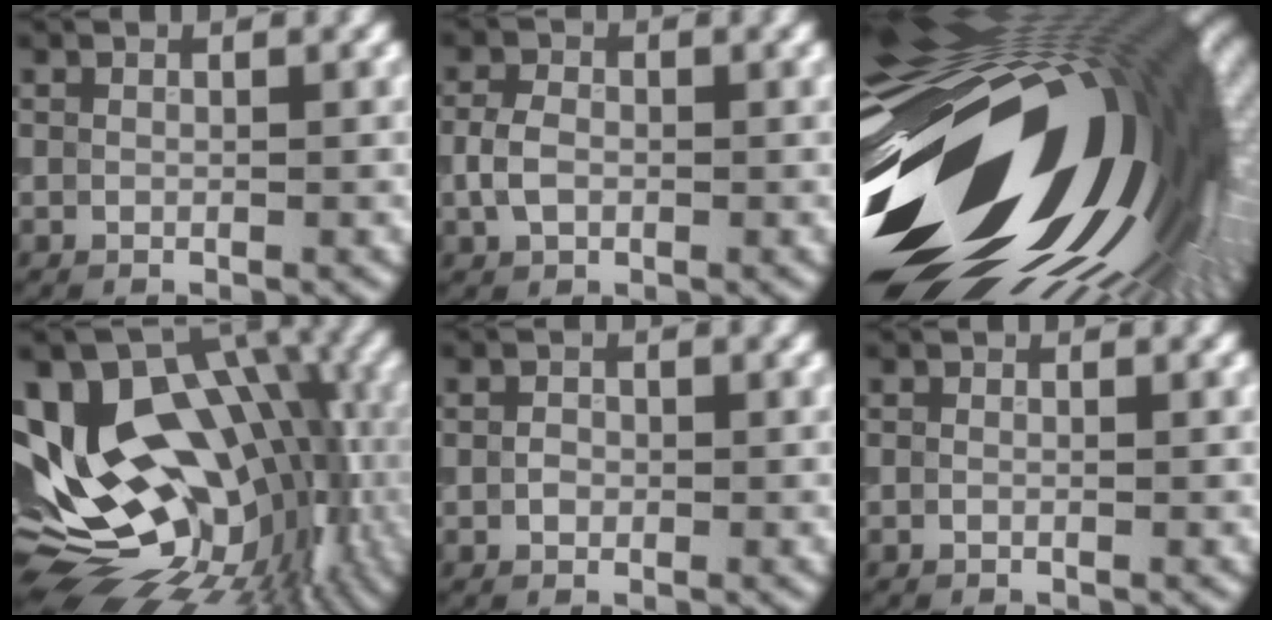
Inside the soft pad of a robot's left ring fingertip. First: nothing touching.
{"total": 2.6, "force": [-0.4, 1.9, 1.7], "torque": [-0.037, 0.001, -0.012]}
{"total": 21.9, "force": [-1.3, 11.2, 18.8], "torque": [-0.307, -0.053, -0.021]}
{"total": 18.6, "force": [0.2, 11.7, 14.5], "torque": [-0.220, -0.007, 0.027]}
{"total": 1.0, "force": [-0.2, 0.8, 0.6], "torque": [-0.009, 0.000, -0.007]}
{"total": 0.0}